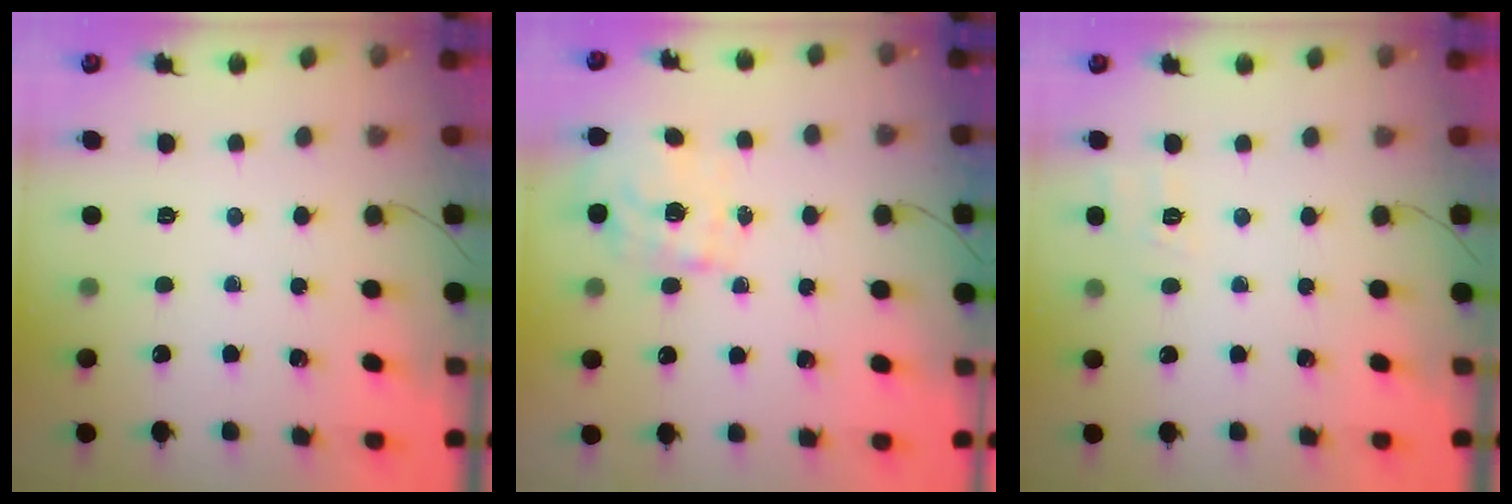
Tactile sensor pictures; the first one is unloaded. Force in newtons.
{"total": 0.9, "press": 0.7, "slide": 0.6}
{"total": 8.2, "press": 7.8, "slide": 2.3}